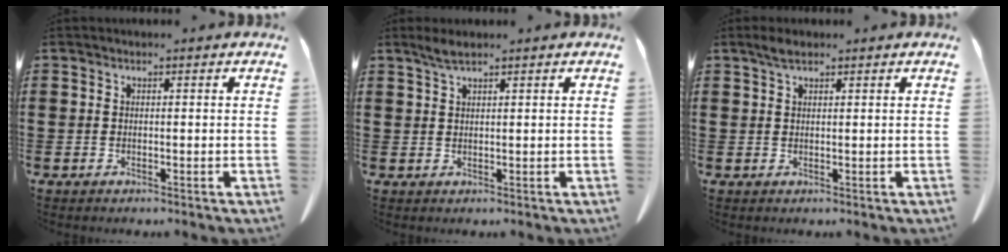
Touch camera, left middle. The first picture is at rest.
{"total": 2.1, "force": [1.5, 0.3, 1.4], "torque": [-0.030, 0.001, 0.027]}
{"total": 2.1, "force": [1.3, 0.6, 1.4], "torque": [-0.032, 0.004, 0.024]}